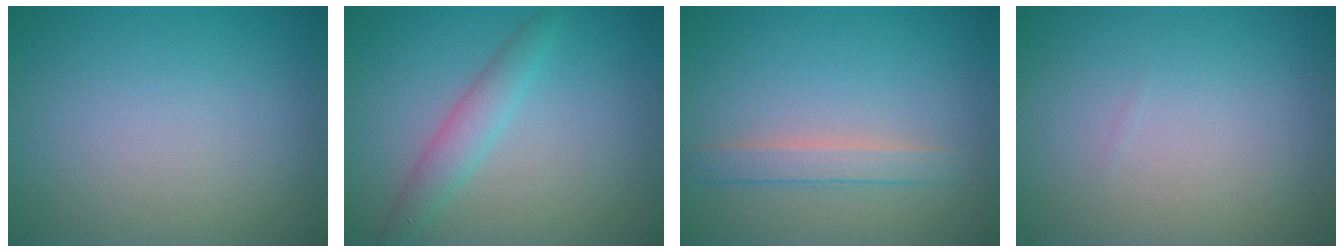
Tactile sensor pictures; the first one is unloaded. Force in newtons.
{"total": 2.4, "press": 2.4, "slide": 0.1}
{"total": 2.1, "press": 2.1, "slide": 0.1}
{"total": 0.0}